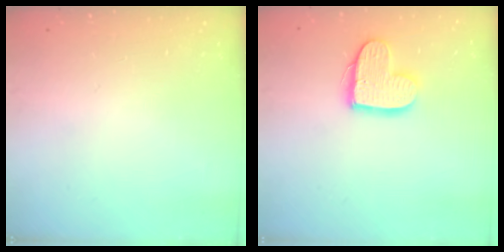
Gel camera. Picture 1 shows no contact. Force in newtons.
{"total": 13.4, "press": 13.3, "slide": 1.2}